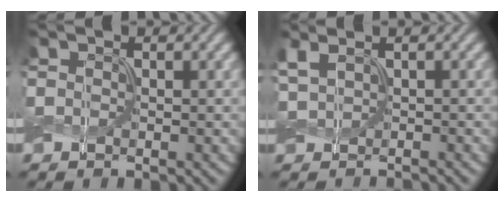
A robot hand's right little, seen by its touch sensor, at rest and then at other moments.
{"total": 1.8, "force": [0.8, 1.0, 1.3], "torque": [-0.034, 0.005, 0.014]}